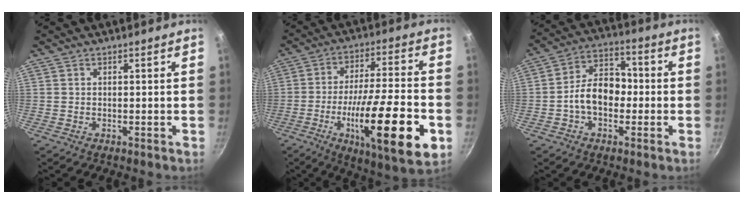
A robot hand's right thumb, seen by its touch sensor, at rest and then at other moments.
{"total": 23.3, "force": [-7.7, 5.7, 21.3], "torque": [-0.324, 0.018, -0.120]}
{"total": 10.5, "force": [-1.6, 7.4, 7.4], "torque": [-0.083, 0.038, -0.042]}